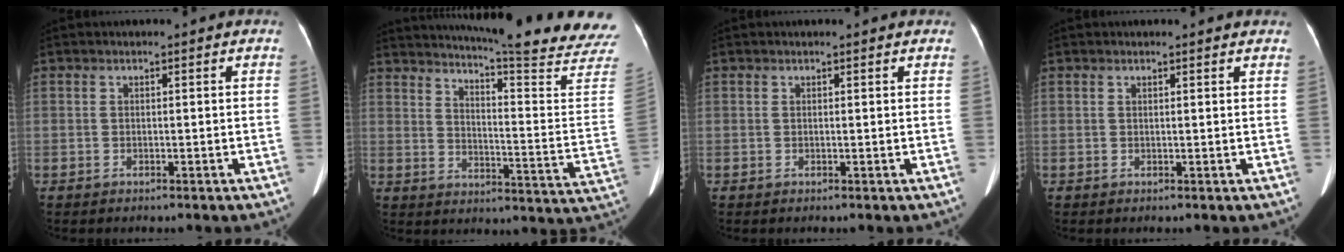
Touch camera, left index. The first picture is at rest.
{"total": 24.9, "force": [22.6, -0.9, 10.6], "torque": [-0.164, -0.121, 0.270]}
{"total": 1.2, "force": [1.1, 0.2, 0.4], "torque": [-0.009, 0.003, 0.010]}
{"total": 2.1, "force": [2.0, 0.2, 0.5], "torque": [-0.008, -0.001, 0.015]}